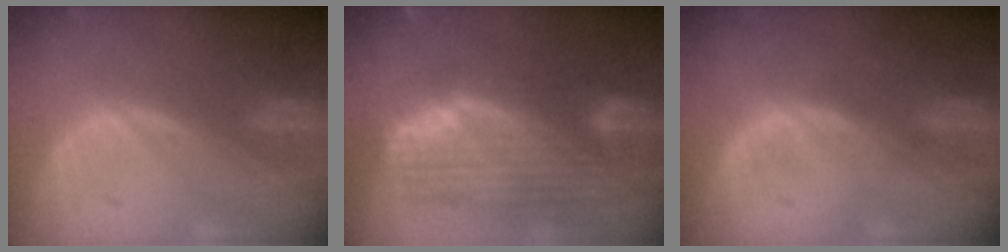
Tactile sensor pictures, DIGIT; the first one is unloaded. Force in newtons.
{"total": 11.5, "press": 9.8, "slide": 6.0}
{"total": 0.7, "press": 0.6, "slide": 0.2}